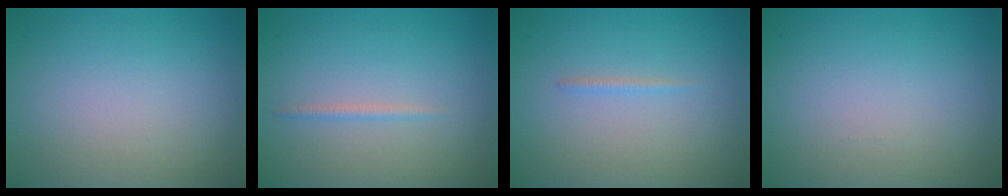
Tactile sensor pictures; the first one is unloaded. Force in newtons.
{"total": 0.7, "press": 0.7, "slide": 0.1}
{"total": 0.6, "press": 0.6, "slide": 0.0}
{"total": 0.0}